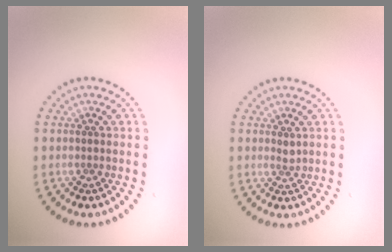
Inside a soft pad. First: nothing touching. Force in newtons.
{"total": 0.8, "press": 0.5, "slide": 0.5}